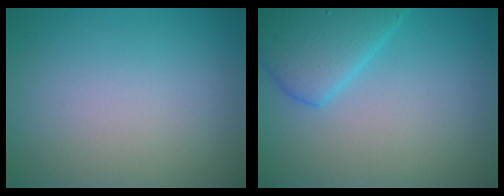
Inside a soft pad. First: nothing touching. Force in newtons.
{"total": 5.0, "press": 5.0, "slide": 0.3}